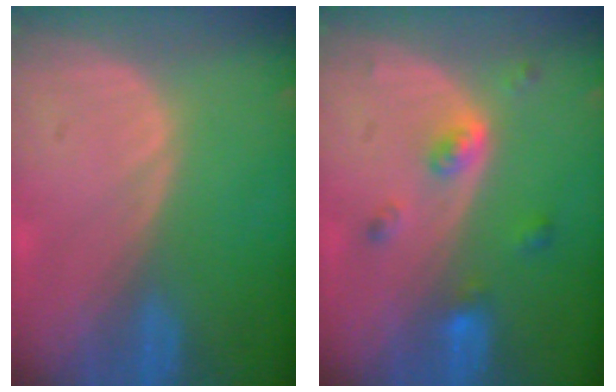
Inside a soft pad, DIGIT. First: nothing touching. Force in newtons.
{"total": 4.3, "press": 3.9, "slide": 1.8}